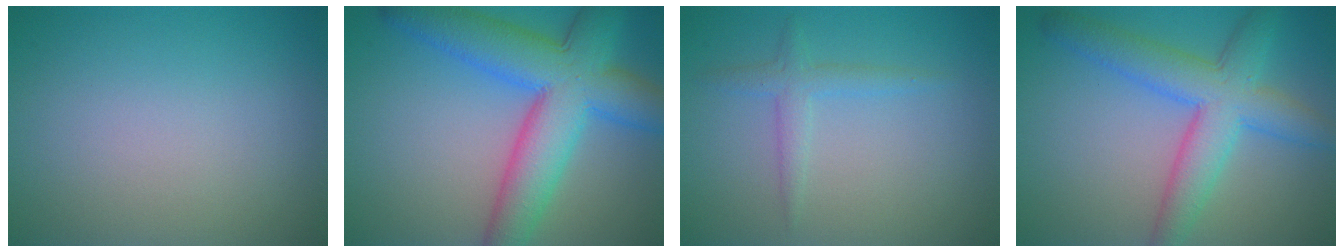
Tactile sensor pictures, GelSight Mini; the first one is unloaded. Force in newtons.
{"total": 10.0, "press": 10.0, "slide": 0.3}
{"total": 1.8, "press": 1.7, "slide": 0.1}
{"total": 6.4, "press": 6.4, "slide": 0.2}